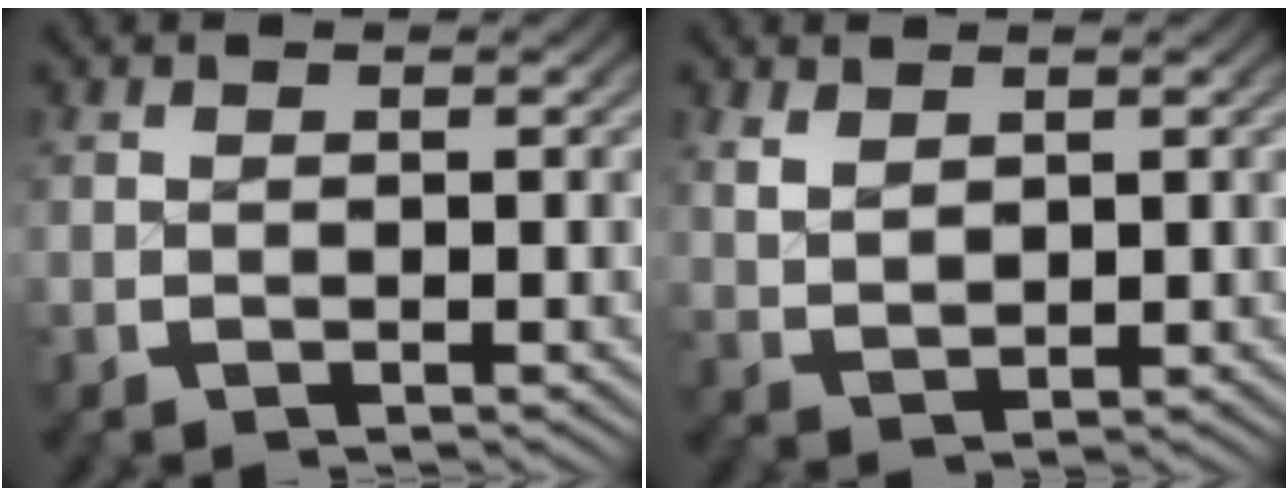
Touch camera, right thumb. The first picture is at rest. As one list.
[{"total": 2.5, "force": [1.3, 1.6, 1.3], "torque": [-0.021, -0.005, 0.034]}]